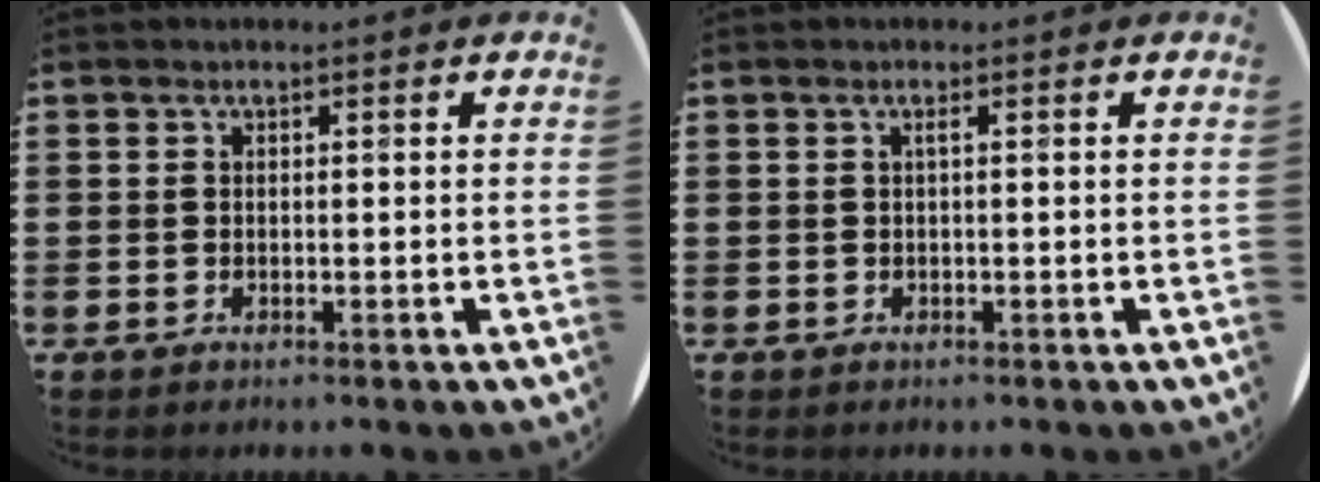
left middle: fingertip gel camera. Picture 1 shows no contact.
{"total": 0.6, "force": [0.0, -0.1, 0.5], "torque": [-0.006, -0.001, -0.001]}